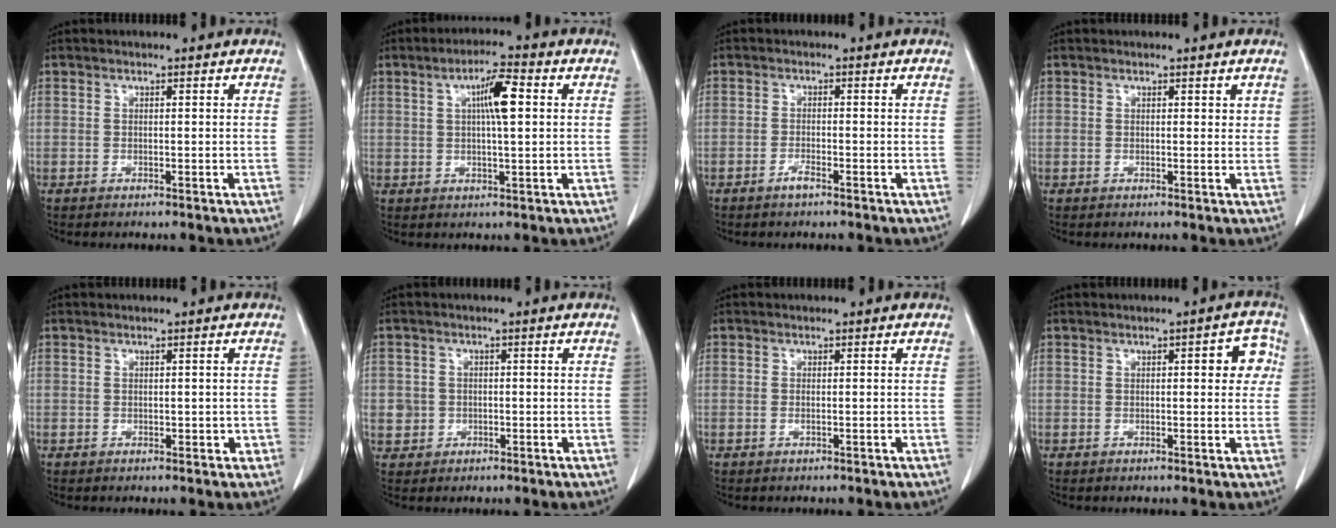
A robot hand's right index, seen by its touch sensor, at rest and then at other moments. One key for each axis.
{"total": 6.3, "fx": 1.6, "fy": 0.8, "fz": 6.0, "tx": -0.105, "ty": 0.009, "tz": 0.025}
{"total": 1.6, "fx": -1.2, "fy": 0.1, "fz": 1.0, "tx": -0.023, "ty": 0.000, "tz": -0.021}
{"total": 1.5, "fx": 1.0, "fy": 0.9, "fz": 0.7, "tx": 0.003, "ty": -0.004, "tz": 0.009}
{"total": 1.4, "fx": -0.2, "fy": 1.0, "fz": 1.0, "tx": -0.010, "ty": 0.006, "tz": 0.002}
{"total": 3.1, "fx": -0.2, "fy": 3.0, "fz": 0.5, "tx": 0.001, "ty": 0.007, "tz": 0.001}
{"total": 0.6, "fx": -0.2, "fy": 0.1, "fz": 0.6, "tx": -0.013, "ty": -0.001, "tz": 0.000}
{"total": 4.4, "fx": 0.9, "fy": 1.6, "fz": 4.0, "tx": -0.036, "ty": 0.012, "tz": 0.005}